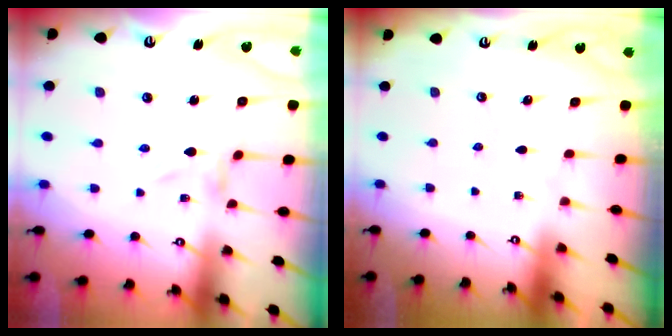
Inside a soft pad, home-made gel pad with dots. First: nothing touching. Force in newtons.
{"total": 0.0}